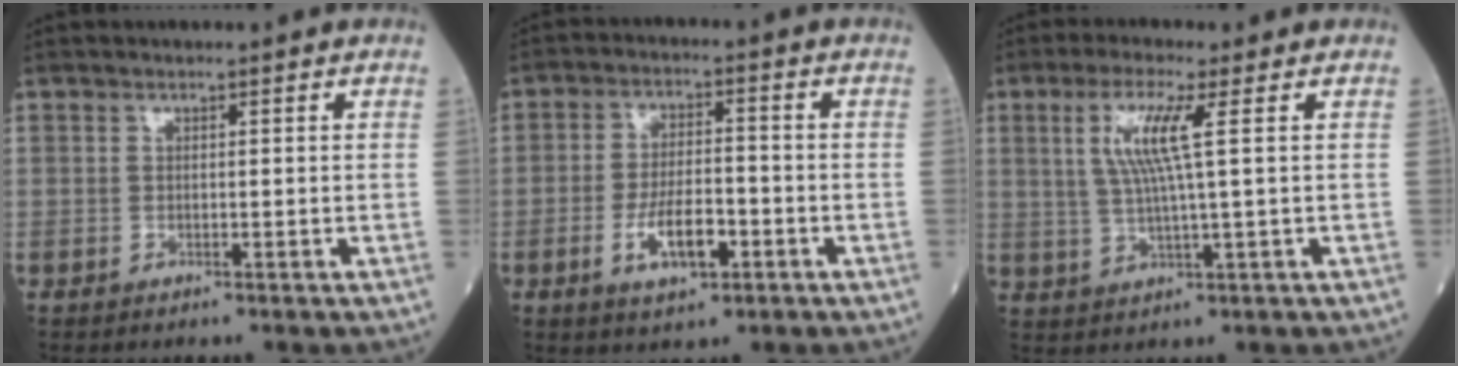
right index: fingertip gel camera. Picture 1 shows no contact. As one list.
[{"total": 7.3, "force": [-2.8, 2.6, 6.3], "torque": [-0.121, 0.000, -0.046]}, {"total": 6.8, "force": [1.9, -0.2, 6.5], "torque": [-0.138, 0.004, 0.041]}]